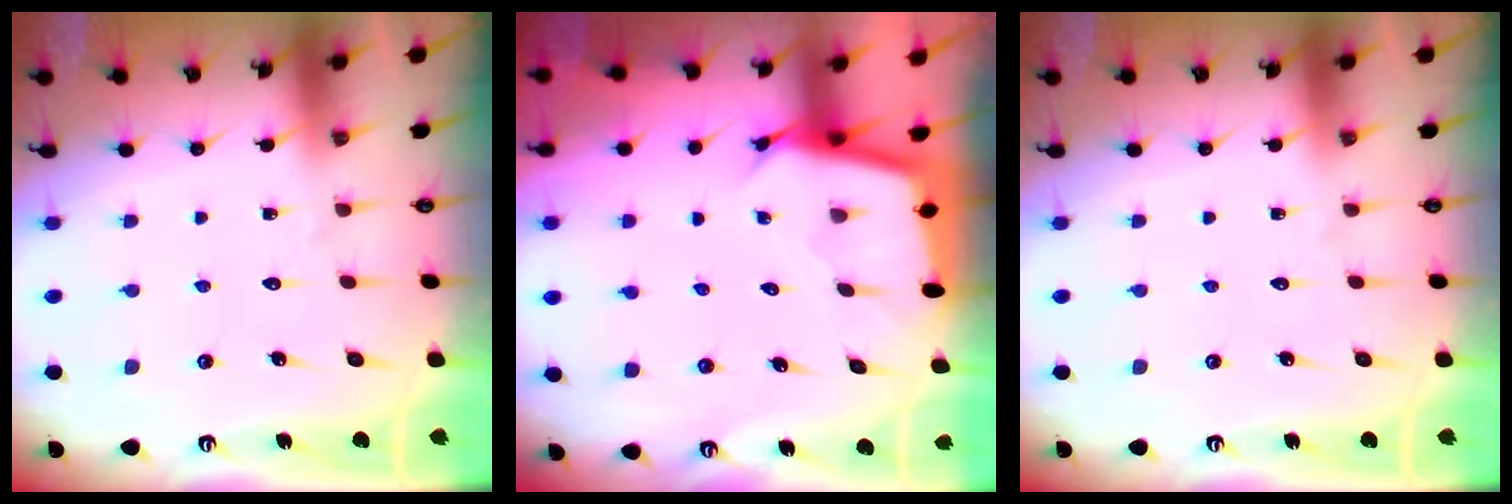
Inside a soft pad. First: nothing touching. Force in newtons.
{"total": 2.7, "press": 2.7, "slide": 0.1}
{"total": 0.0}